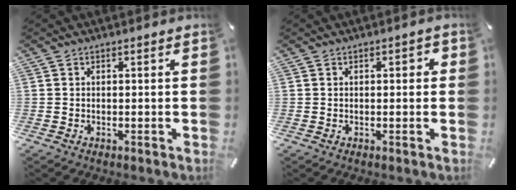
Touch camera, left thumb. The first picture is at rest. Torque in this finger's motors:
{"motor_torque": [-0.06, -0.08, -0.03, 0.15, -0.03]}